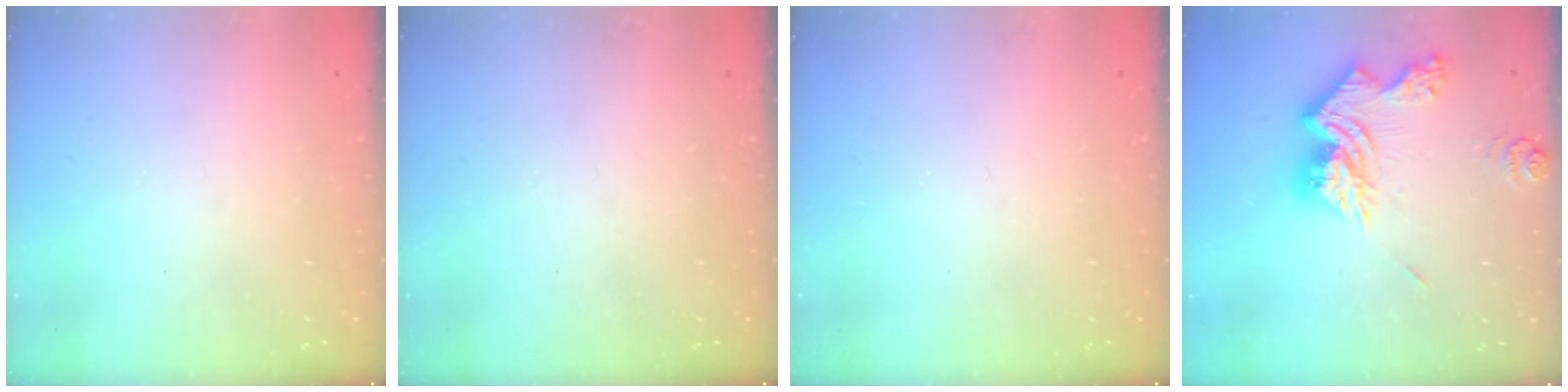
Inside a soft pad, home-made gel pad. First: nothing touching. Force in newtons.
{"total": 0.0}
{"total": 0.0}
{"total": 15.9, "press": 15.9, "slide": 1.6}